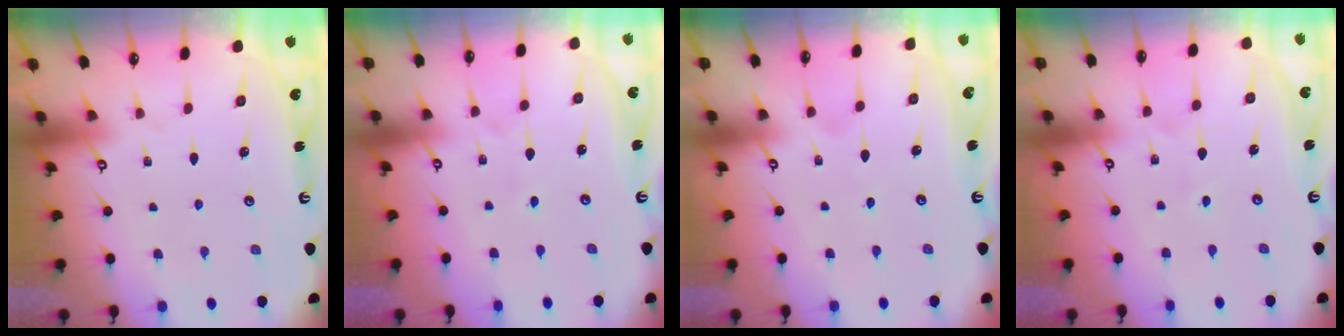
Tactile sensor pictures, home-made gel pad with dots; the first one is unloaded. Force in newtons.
{"total": 2.8, "press": 2.8, "slide": 0.3}
{"total": 2.0, "press": 2.0, "slide": 0.2}
{"total": 2.2, "press": 2.0, "slide": 0.8}